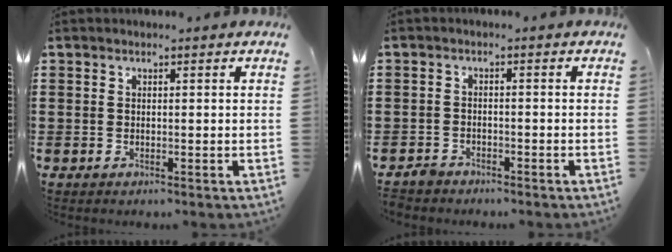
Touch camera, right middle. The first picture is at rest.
{"total": 2.1, "force": [-2.0, 0.6, 0.1], "torque": [-0.016, -0.001, -0.046]}